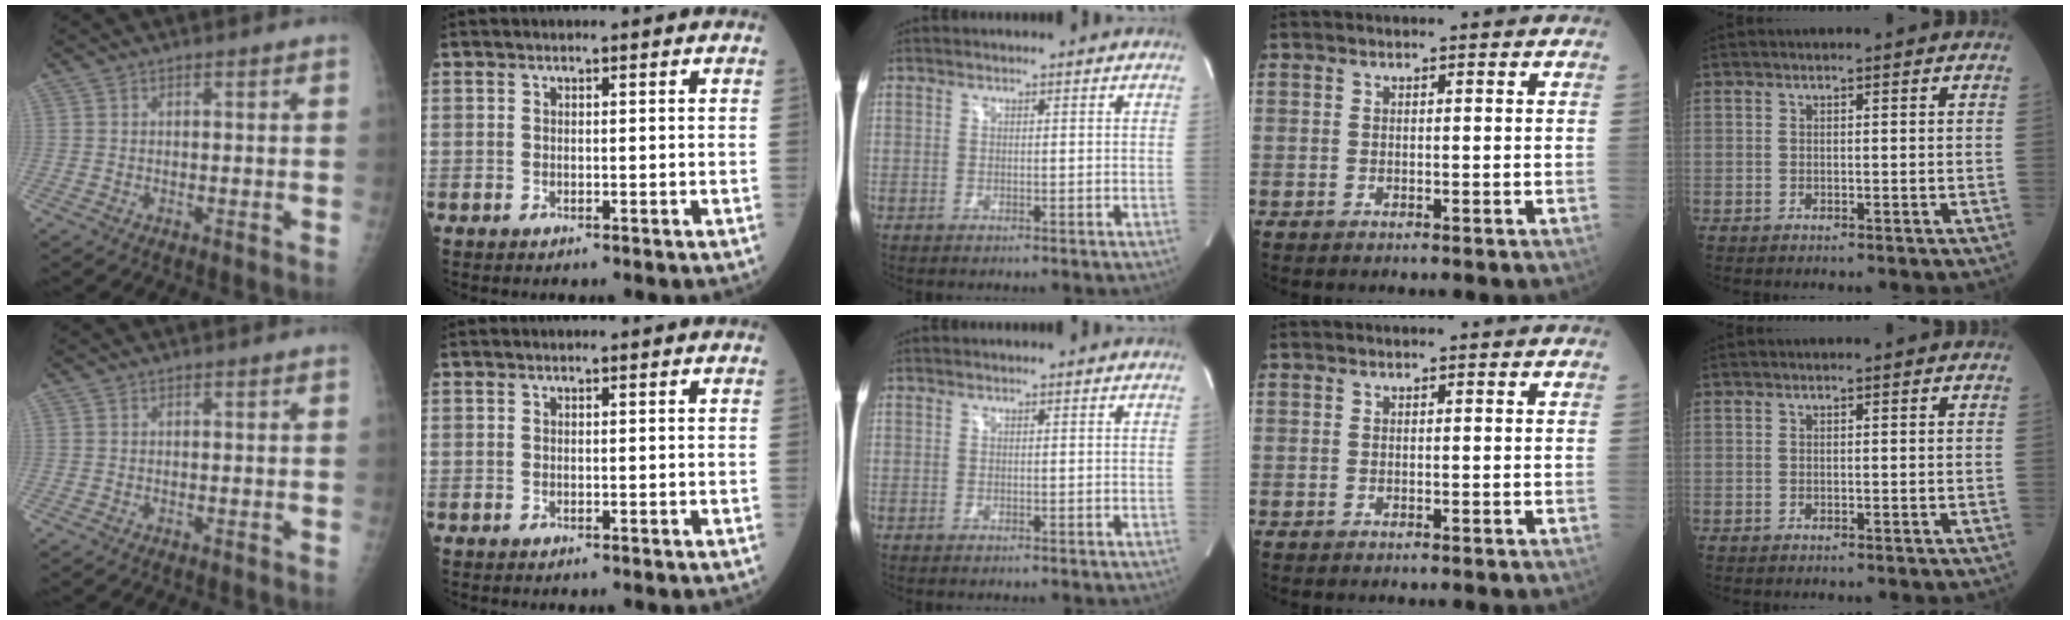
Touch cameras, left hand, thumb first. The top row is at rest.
{}